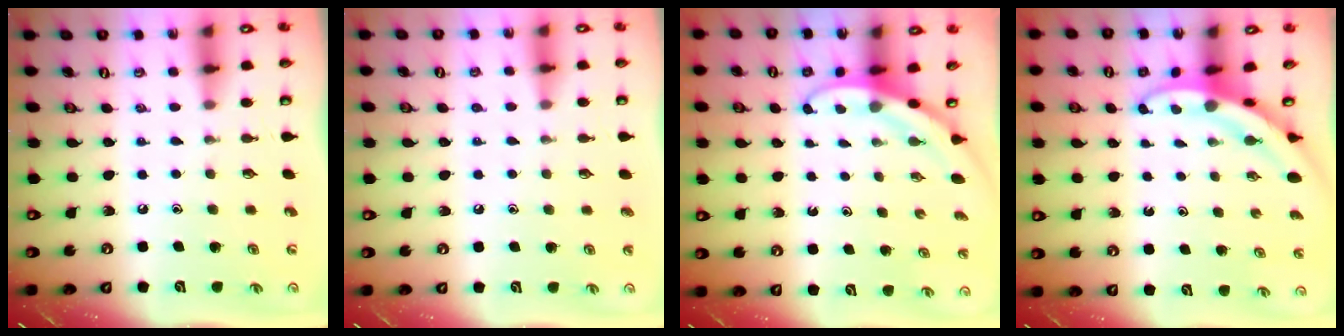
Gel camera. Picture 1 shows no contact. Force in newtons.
{"total": 1.7, "press": 1.7, "slide": 0.2}
{"total": 3.0, "press": 3.0, "slide": 0.1}
{"total": 3.1, "press": 3.1, "slide": 0.2}